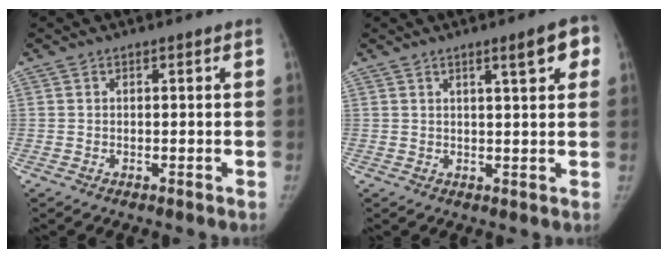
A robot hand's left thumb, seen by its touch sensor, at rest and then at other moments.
{"total": 5.7, "force": [2.7, 1.2, 4.9], "torque": [-0.052, -0.006, 0.035]}